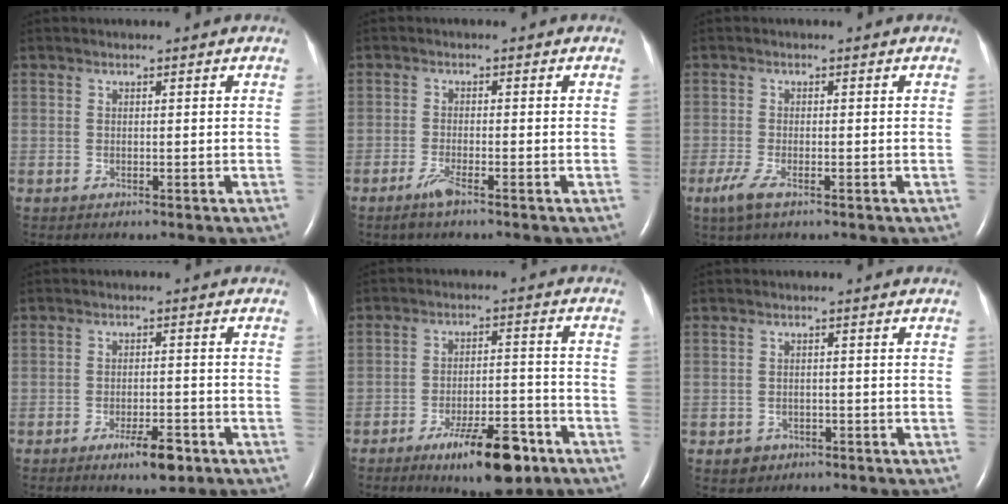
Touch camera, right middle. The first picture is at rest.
{"total": 2.5, "force": [-1.7, 0.0, 1.7], "torque": [-0.046, -0.005, -0.037]}
{"total": 3.1, "force": [-1.8, 0.7, 2.4], "torque": [-0.061, -0.008, -0.038]}
{"total": 5.1, "force": [-3.1, 1.2, 3.8], "torque": [-0.067, -0.005, -0.045]}
{"total": 11.0, "force": [-6.9, 2.9, 8.0], "torque": [-0.125, -0.003, -0.103]}
{"total": 2.3, "force": [-1.3, 1.9, 0.3], "torque": [-0.004, 0.008, -0.015]}